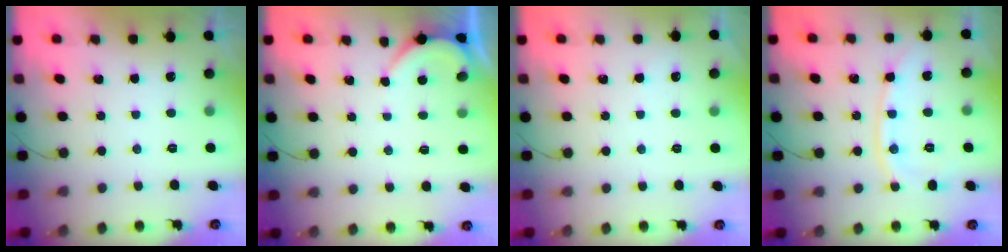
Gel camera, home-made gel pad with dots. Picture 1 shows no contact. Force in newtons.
{"total": 1.3, "press": 1.3, "slide": 0.2}
{"total": 1.7, "press": 1.7, "slide": 0.3}
{"total": 8.7, "press": 8.7, "slide": 0.5}